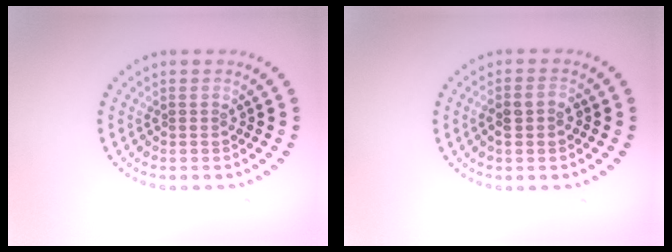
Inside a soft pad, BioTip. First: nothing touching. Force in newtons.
{"total": 2.0, "press": 1.9, "slide": 0.5}